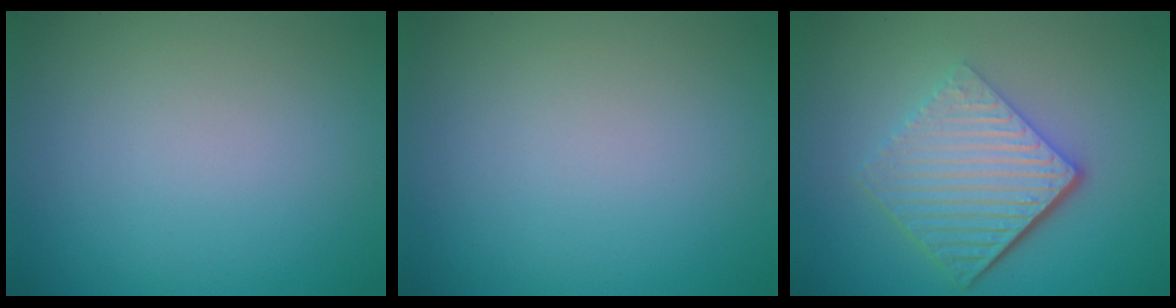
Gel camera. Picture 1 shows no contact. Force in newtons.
{"total": 0.0}
{"total": 6.7, "press": 4.4, "slide": 5.1}